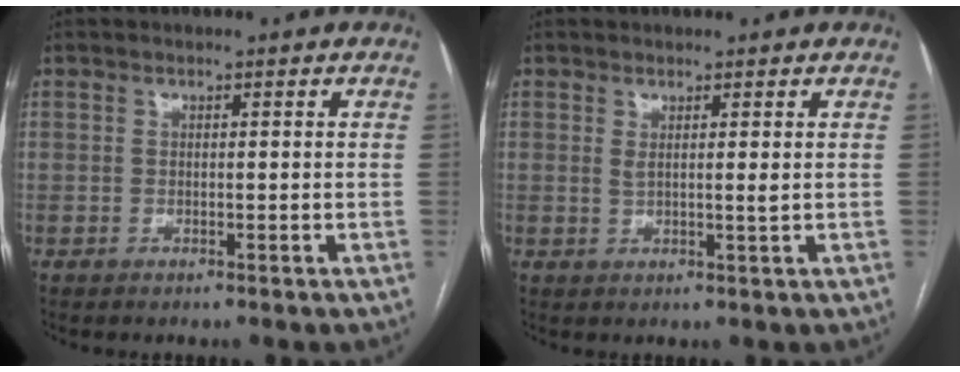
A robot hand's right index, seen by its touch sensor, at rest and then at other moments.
{"total": 0.7, "force": [0.1, 0.0, 0.7], "torque": [-0.017, -0.002, 0.002]}